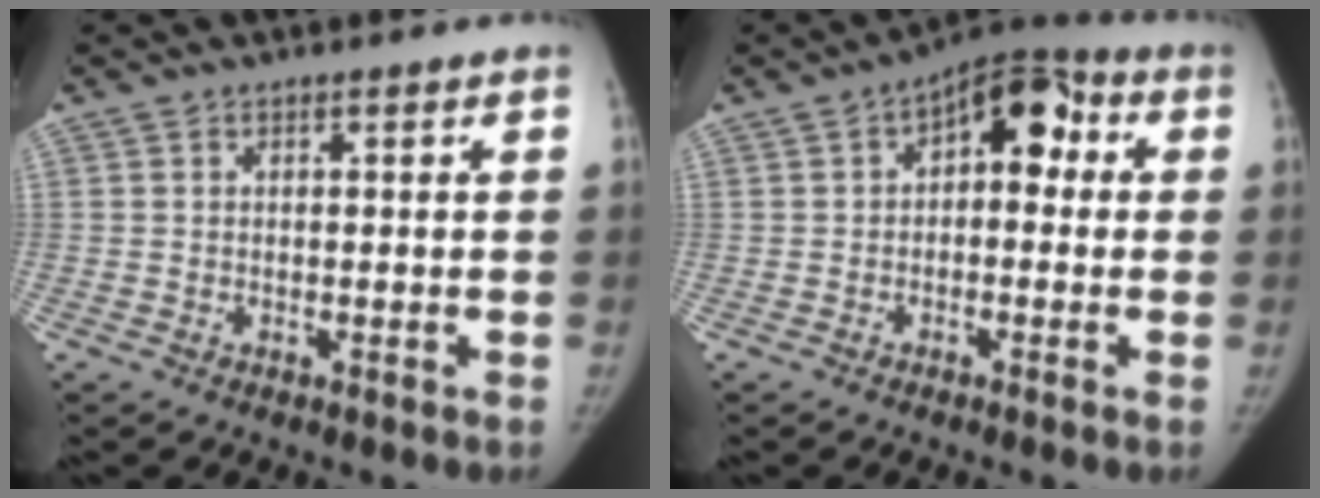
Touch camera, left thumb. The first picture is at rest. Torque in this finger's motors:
{"motor_torque": [-0.37, 0.70, -0.07, -0.01, 0.21]}